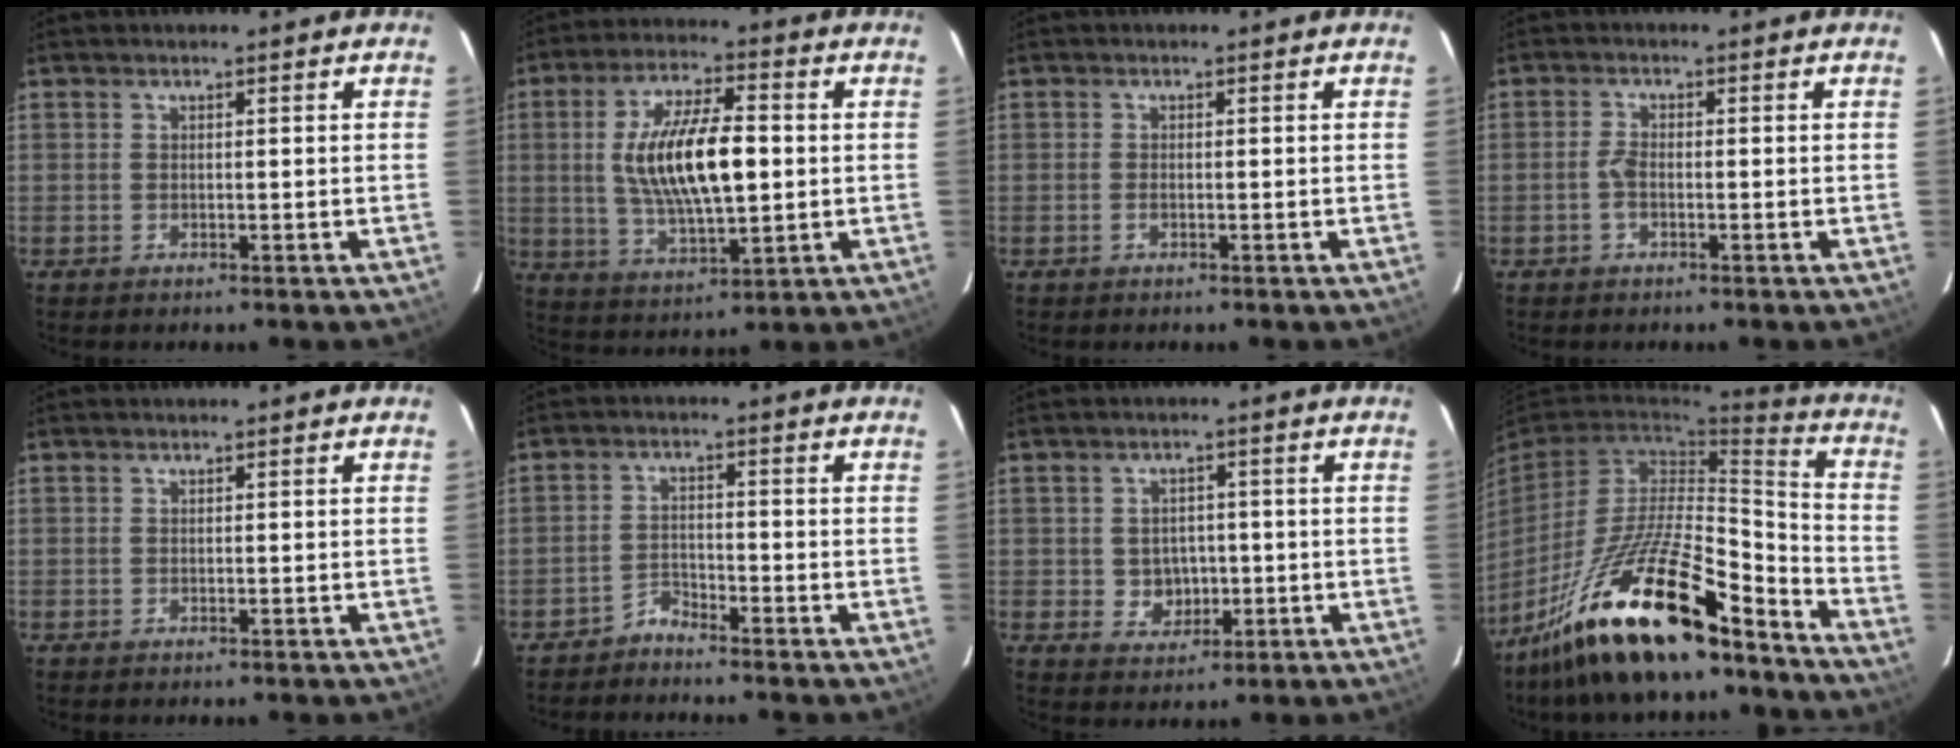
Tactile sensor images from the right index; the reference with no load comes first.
{"total": 15.8, "force": [0.8, 5.9, 14.6], "torque": [-0.271, 0.000, 0.022]}
{"total": 1.0, "force": [-0.4, 0.5, 0.7], "torque": [-0.016, 0.000, -0.008]}
{"total": 2.3, "force": [-0.9, 1.0, 1.8], "torque": [-0.044, 0.004, -0.017]}
{"total": 0.0}
{"total": 2.8, "force": [-2.7, 0.7, -0.1], "torque": [0.003, 0.002, -0.052]}
{"total": 5.0, "force": [-0.6, 4.6, 1.8], "torque": [-0.039, 0.008, 0.006]}
{"total": 23.4, "force": [-17.2, 6.0, 14.7], "torque": [-0.277, -0.020, -0.294]}